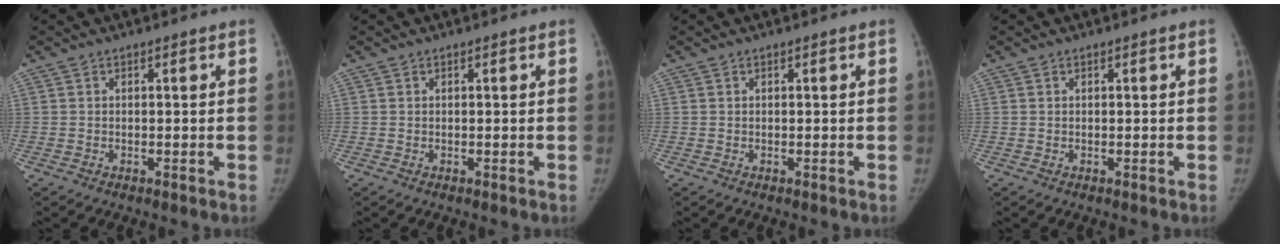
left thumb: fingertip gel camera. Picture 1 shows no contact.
{"total": 0.0}
{"total": 0.0}
{"total": 0.0}